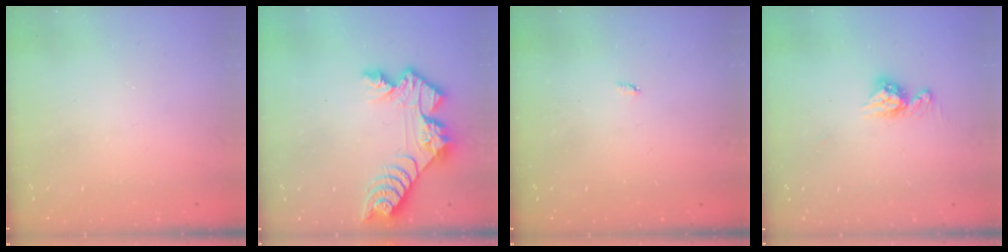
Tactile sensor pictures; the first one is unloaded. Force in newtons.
{"total": 11.2, "press": 11.1, "slide": 1.0}
{"total": 2.1, "press": 2.1, "slide": 0.4}
{"total": 8.5, "press": 8.4, "slide": 0.8}